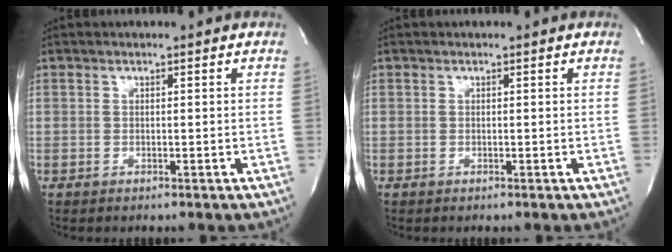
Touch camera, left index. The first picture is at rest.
{"total": 0.0}